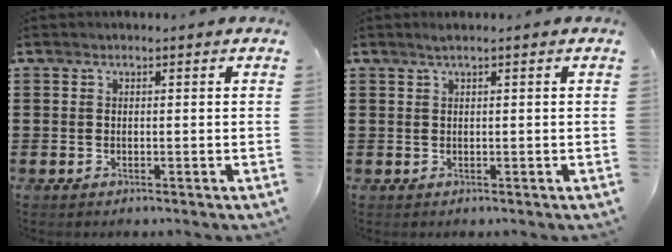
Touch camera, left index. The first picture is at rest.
{"total": 0.9, "force": [0.5, -0.1, 0.7], "torque": [-0.012, 0.000, 0.009]}